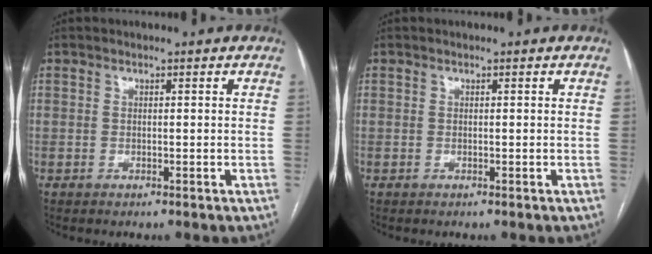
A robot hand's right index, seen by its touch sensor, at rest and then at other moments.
{"total": 0.0}